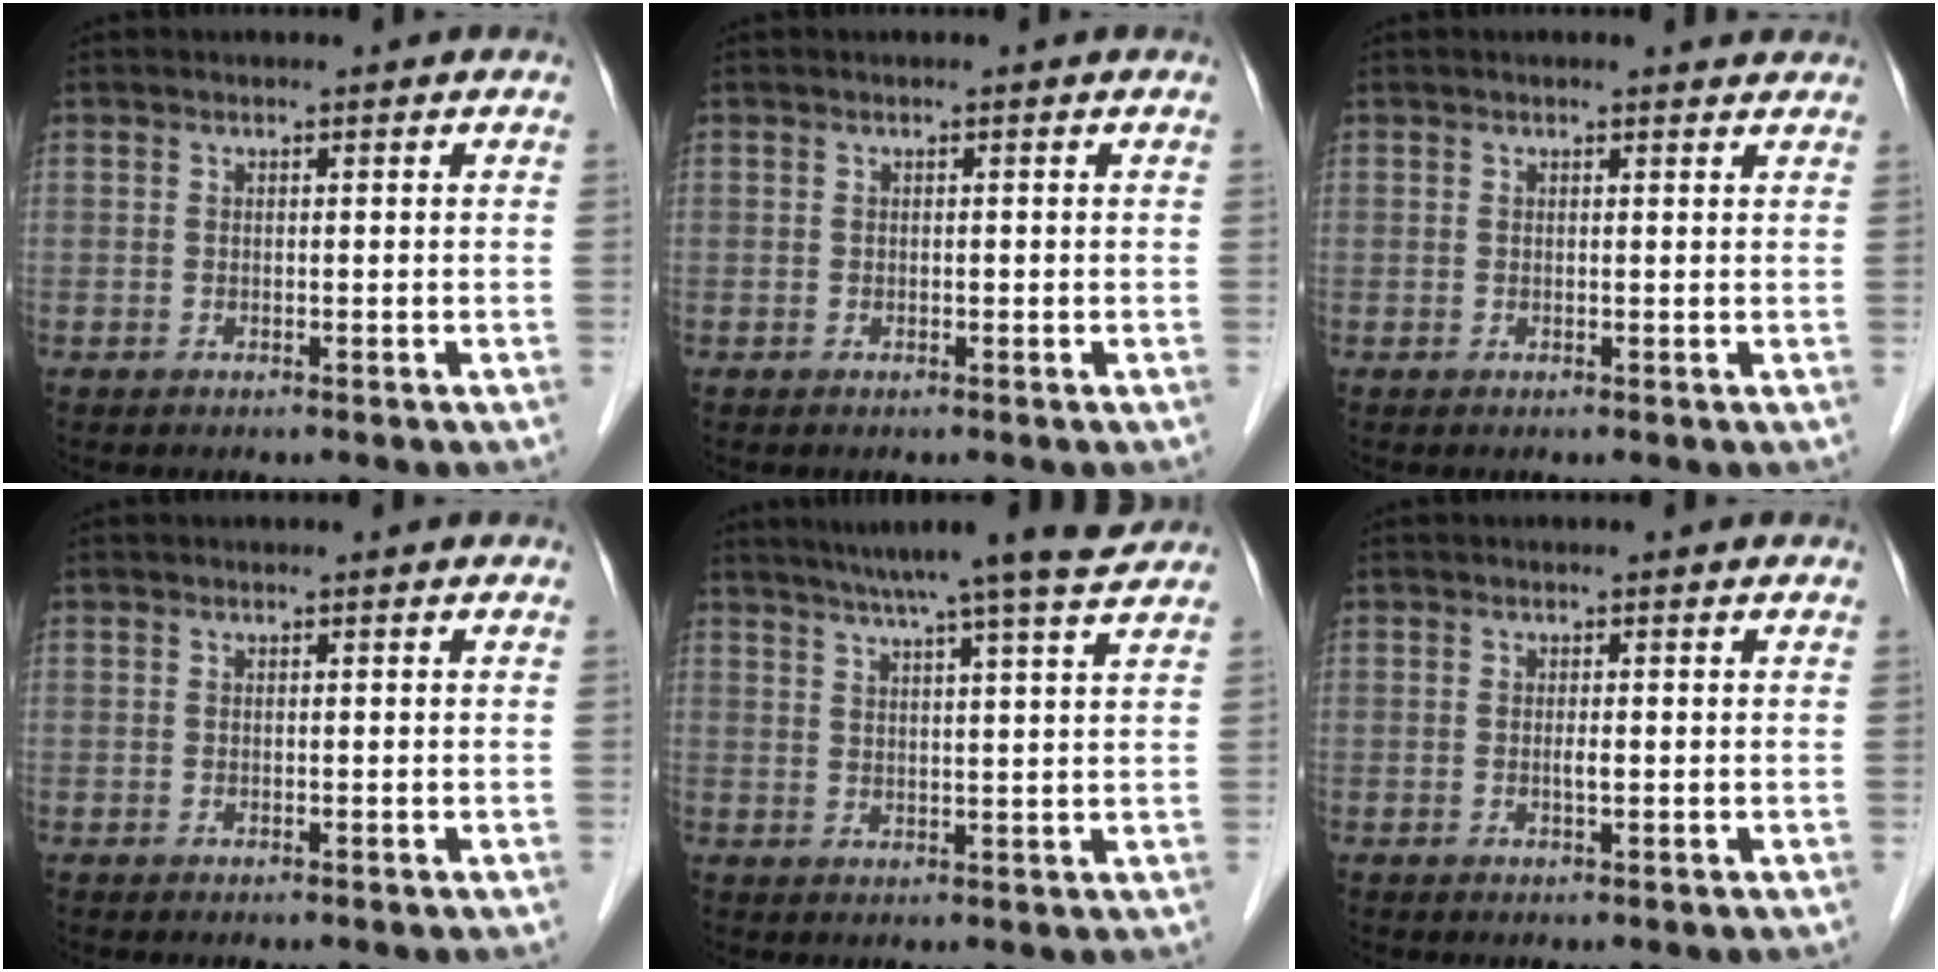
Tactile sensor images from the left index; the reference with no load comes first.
{"total": 0.0}
{"total": 1.6, "force": [1.5, 0.2, 0.3], "torque": [-0.010, 0.002, 0.014]}
{"total": 0.0}
{"total": 11.8, "force": [10.3, -1.4, 5.6], "torque": [-0.092, 0.002, 0.134]}
{"total": 0.8, "force": [-0.1, 0.1, 0.8], "torque": [-0.016, -0.002, -0.001]}